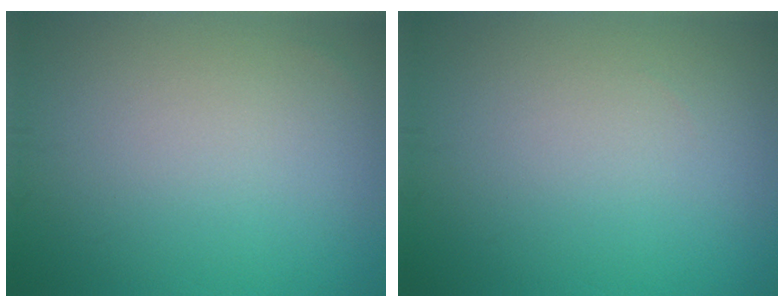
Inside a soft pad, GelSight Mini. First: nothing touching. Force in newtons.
{"total": 0.0}